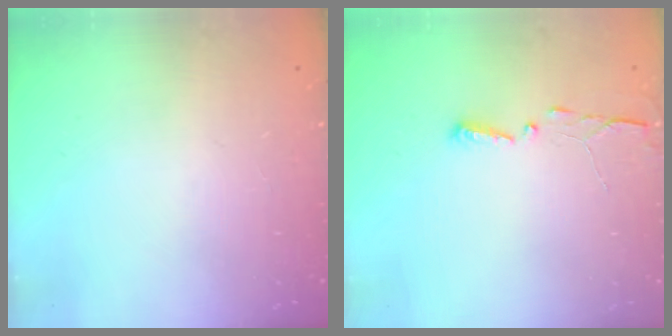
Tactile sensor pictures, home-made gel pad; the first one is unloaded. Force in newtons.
{"total": 2.9, "press": 2.9, "slide": 0.4}